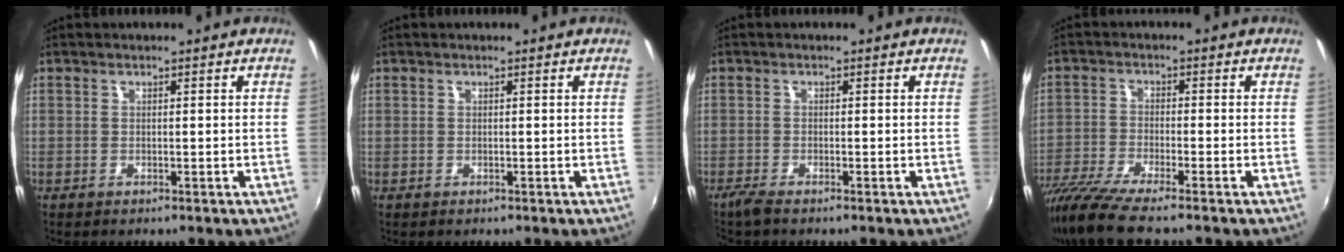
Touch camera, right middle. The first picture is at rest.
{"total": 0.0}
{"total": 2.1, "force": [-1.7, 0.0, 1.3], "torque": [-0.032, -0.006, -0.036]}
{"total": 10.1, "force": [-8.4, 0.5, 5.7], "torque": [-0.135, -0.036, -0.156]}